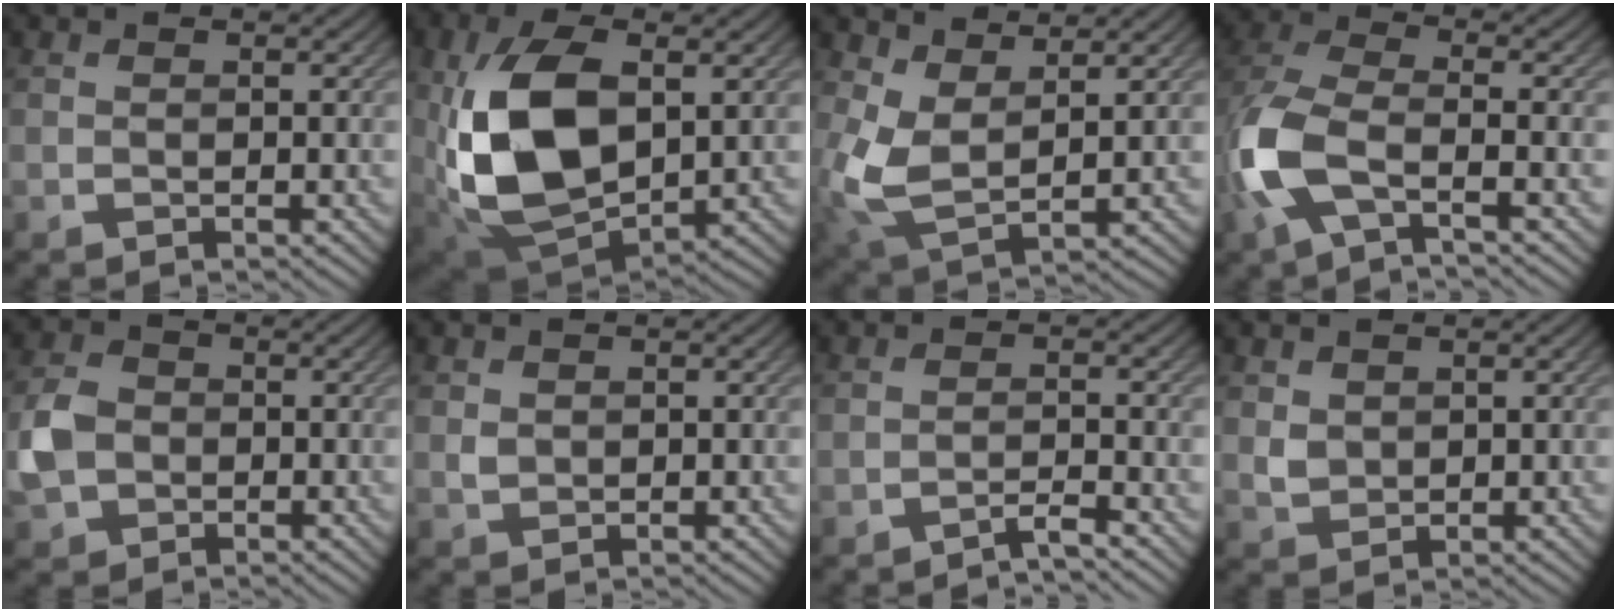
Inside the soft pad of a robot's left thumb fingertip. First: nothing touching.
{"total": 13.4, "force": [1.0, 7.9, 10.7], "torque": [-0.241, -0.008, 0.031]}
{"total": 7.4, "force": [2.6, 3.9, 5.7], "torque": [-0.148, -0.009, 0.048]}
{"total": 8.7, "force": [-3.1, 3.7, 7.2], "torque": [-0.181, -0.006, -0.084]}
{"total": 5.0, "force": [-1.0, 4.3, 2.5], "torque": [-0.066, -0.002, -0.029]}
{"total": 1.2, "force": [0.6, 0.9, 0.5], "torque": [-0.013, -0.001, 0.014]}
{"total": 2.2, "force": [-1.8, 0.1, 1.2], "torque": [-0.013, 0.007, -0.045]}
{"total": 2.2, "force": [1.1, 1.7, 0.9], "torque": [-0.025, -0.004, 0.025]}